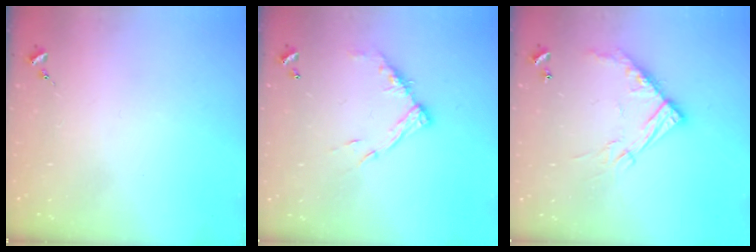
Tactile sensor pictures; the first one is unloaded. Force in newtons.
{"total": 12.1, "press": 12.1, "slide": 1.1}
{"total": 14.3, "press": 14.3, "slide": 1.0}